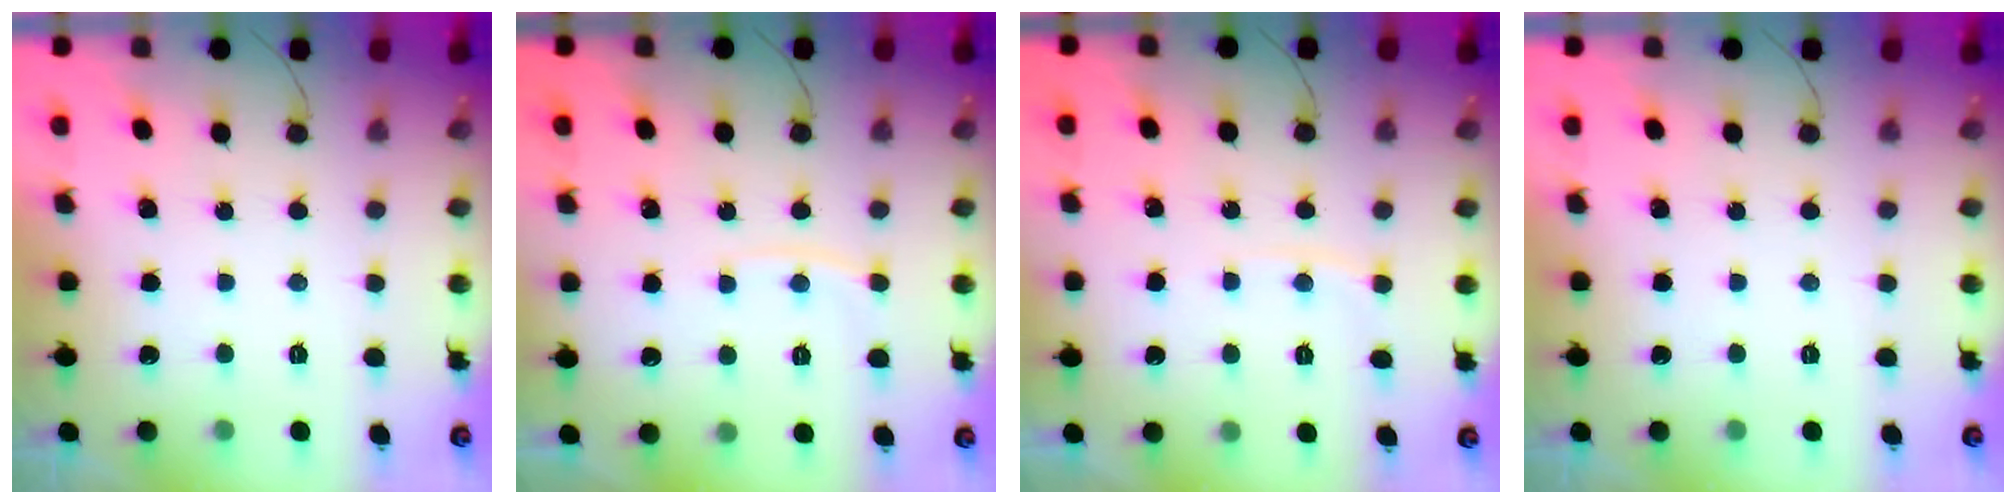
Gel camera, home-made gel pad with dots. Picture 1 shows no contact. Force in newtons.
{"total": 4.0, "press": 4.0, "slide": 0.2}
{"total": 3.6, "press": 3.5, "slide": 0.5}
{"total": 0.0}